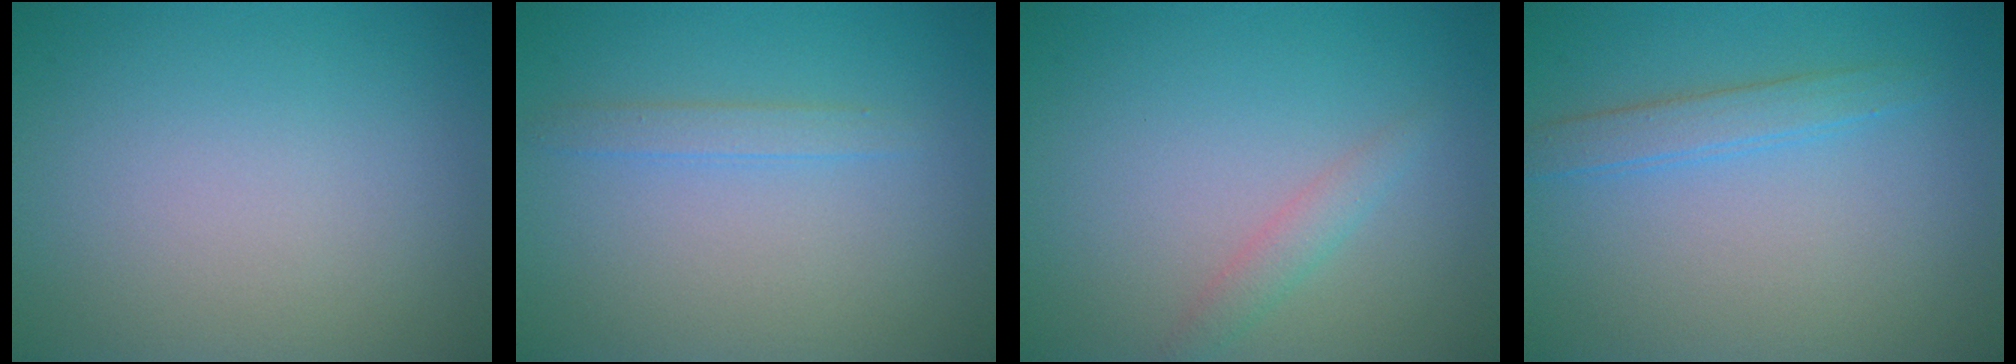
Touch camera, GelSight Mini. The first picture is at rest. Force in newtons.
{"total": 1.3, "press": 1.3, "slide": 0.0}
{"total": 1.4, "press": 1.4, "slide": 0.1}
{"total": 2.1, "press": 2.1, "slide": 0.1}